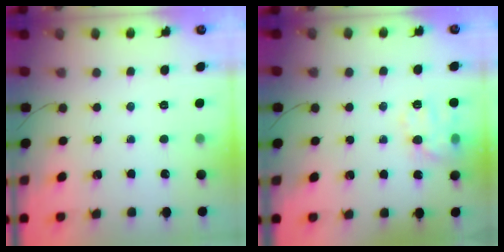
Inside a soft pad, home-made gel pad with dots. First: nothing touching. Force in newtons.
{"total": 11.5, "press": 11.5, "slide": 0.6}